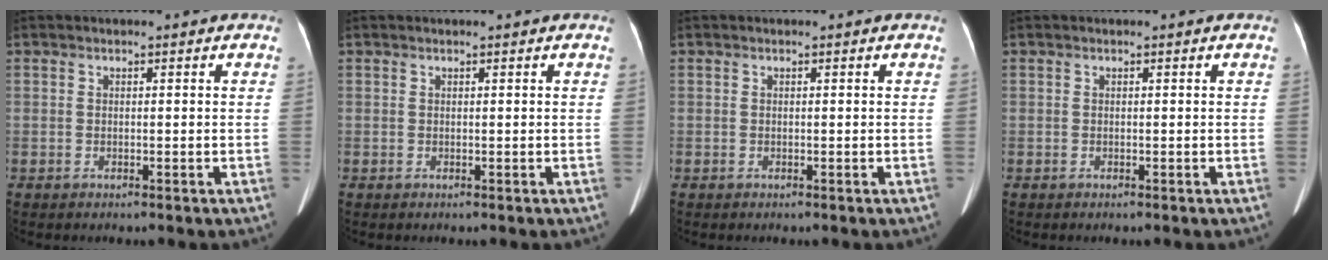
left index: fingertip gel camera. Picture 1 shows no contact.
{"total": 1.1, "force": [-1.0, -0.1, -0.4], "torque": [0.005, -0.002, -0.008]}
{"total": 0.0}
{"total": 0.0}